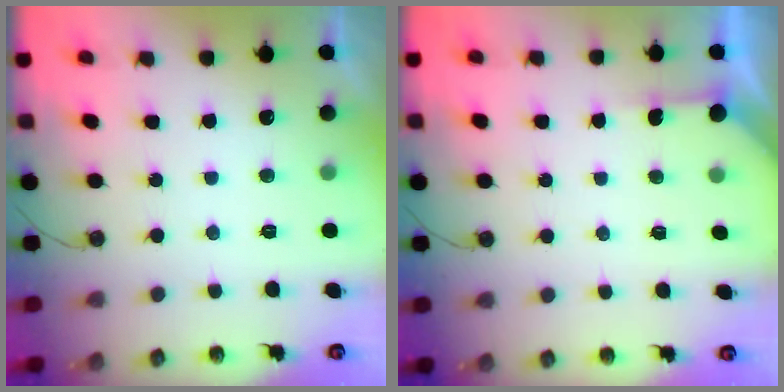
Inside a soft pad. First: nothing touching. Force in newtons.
{"total": 3.0, "press": 3.0, "slide": 0.4}